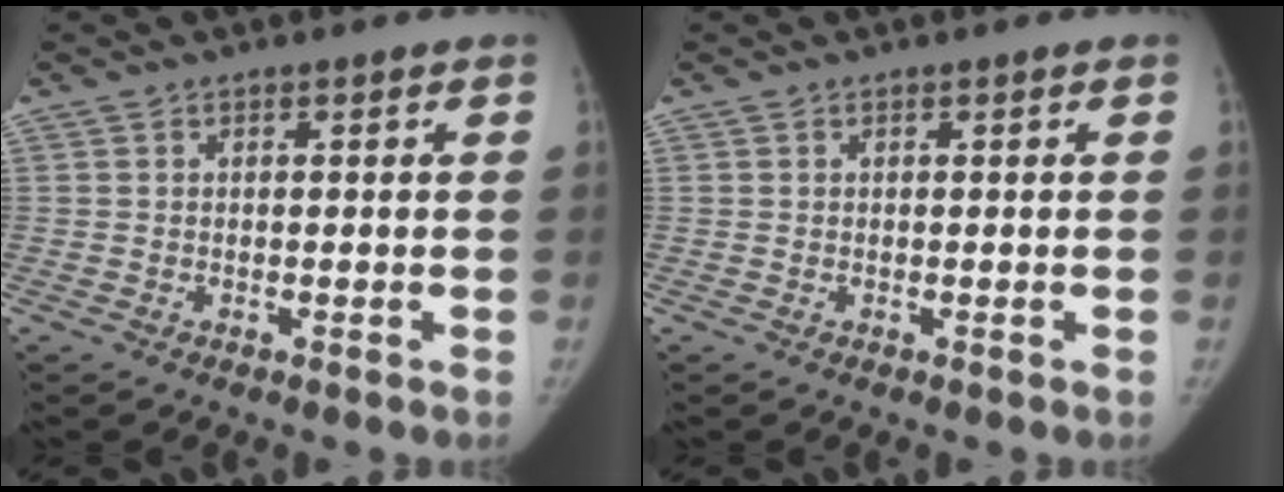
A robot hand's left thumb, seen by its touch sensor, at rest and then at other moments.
{"total": 0.0}